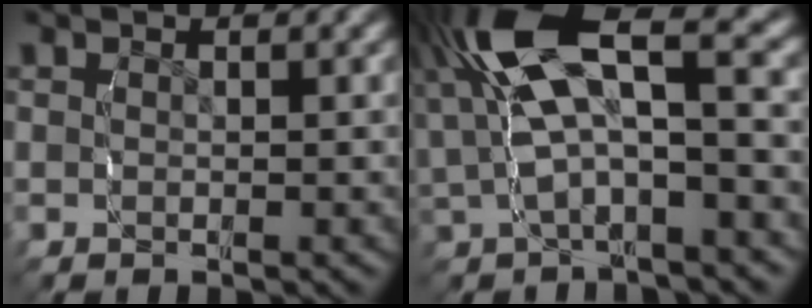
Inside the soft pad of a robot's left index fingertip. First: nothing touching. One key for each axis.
{"total": 7.9, "fx": 1.8, "fy": 4.0, "fz": 6.5, "tx": -0.121, "ty": 0.009, "tz": 0.029}